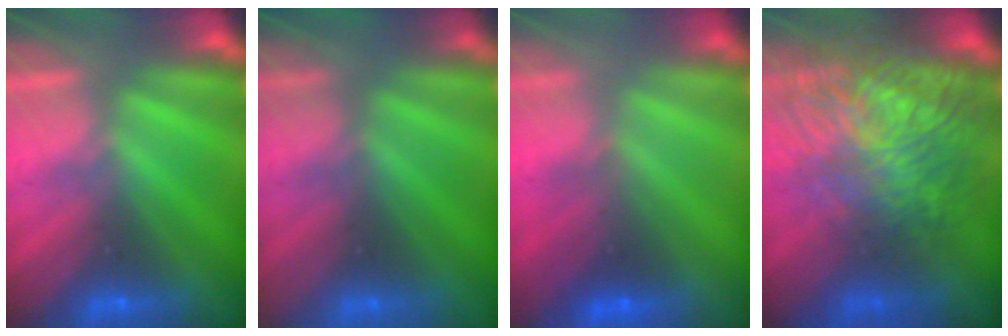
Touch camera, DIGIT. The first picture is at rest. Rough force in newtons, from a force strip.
{"total": 2.9}
{"total": 1.8}
{"total": 7.5}